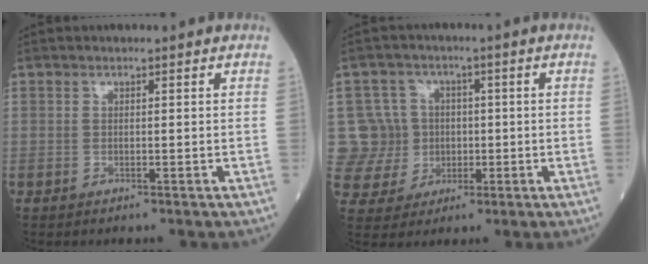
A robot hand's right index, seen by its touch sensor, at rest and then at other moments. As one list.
[{"total": 8.1, "force": [0.3, 8.1, 0.8], "torque": [-0.023, 0.020, 0.017]}]